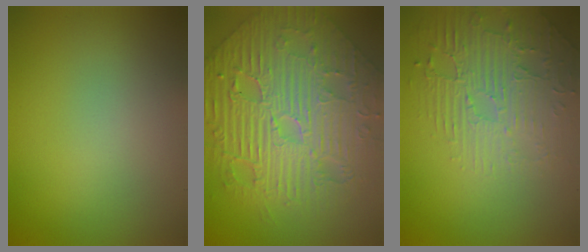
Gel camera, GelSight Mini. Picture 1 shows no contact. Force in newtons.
{"total": 11.6, "press": 7.8, "slide": 8.7}
{"total": 2.8, "press": 2.5, "slide": 1.4}